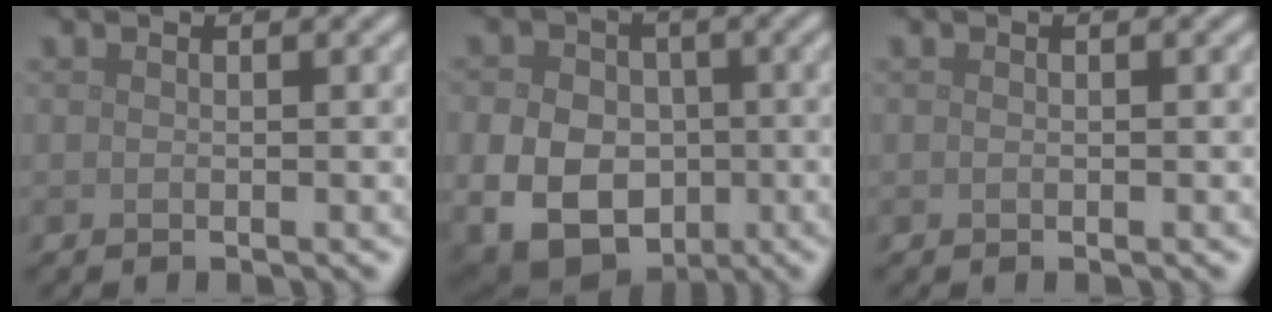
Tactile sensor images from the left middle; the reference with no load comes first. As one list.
[{"total": 10.4, "force": [-2.0, 8.3, 5.9], "torque": [-0.091, -0.018, -0.051]}, {"total": 0.0}]